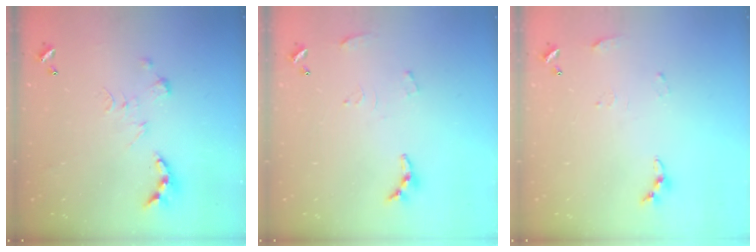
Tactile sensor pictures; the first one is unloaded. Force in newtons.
{"total": 6.2, "press": 6.2, "slide": 0.5}
{"total": 6.4, "press": 6.4, "slide": 0.7}